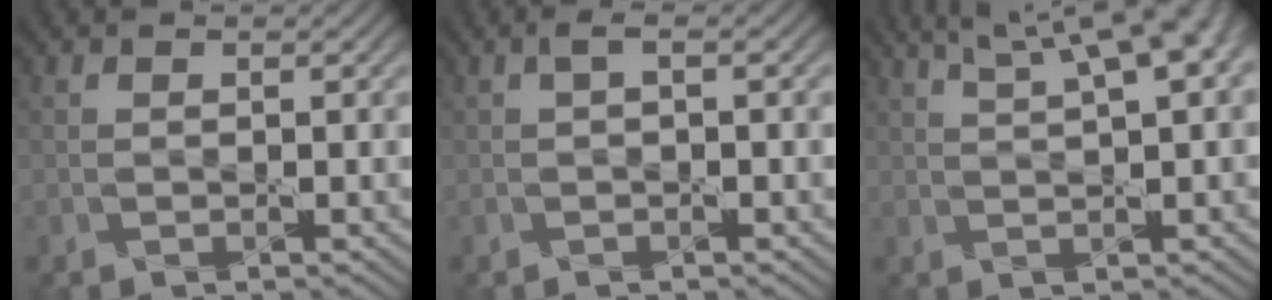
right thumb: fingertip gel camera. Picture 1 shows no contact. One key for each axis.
{"total": 1.1, "fx": 0.0, "fy": 0.2, "fz": 1.1, "tx": -0.022, "ty": 0.006, "tz": -0.001}
{"total": 9.6, "fx": 5.2, "fy": 2.4, "fz": 7.6, "tx": -0.105, "ty": 0.035, "tz": 0.060}